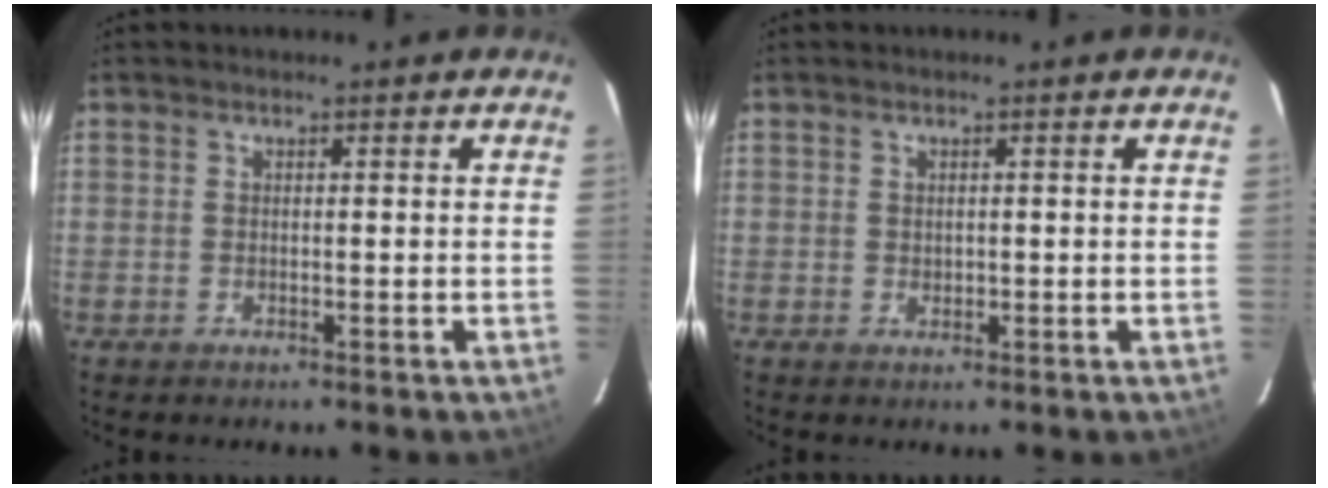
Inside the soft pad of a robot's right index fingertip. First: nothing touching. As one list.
[{"total": 0.8, "force": [0.2, 0.7, 0.5], "torque": [-0.007, 0.003, 0.005]}]